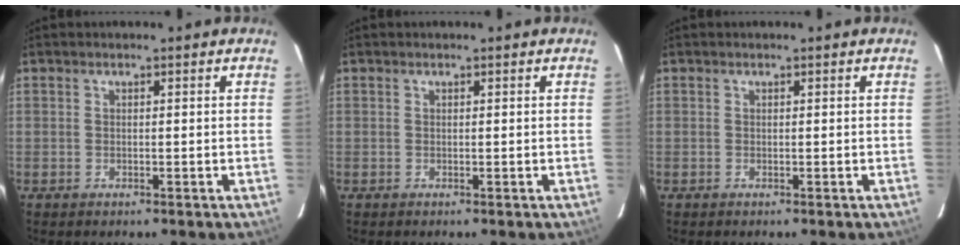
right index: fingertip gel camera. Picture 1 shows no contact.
{"total": 0.0}
{"total": 0.0}